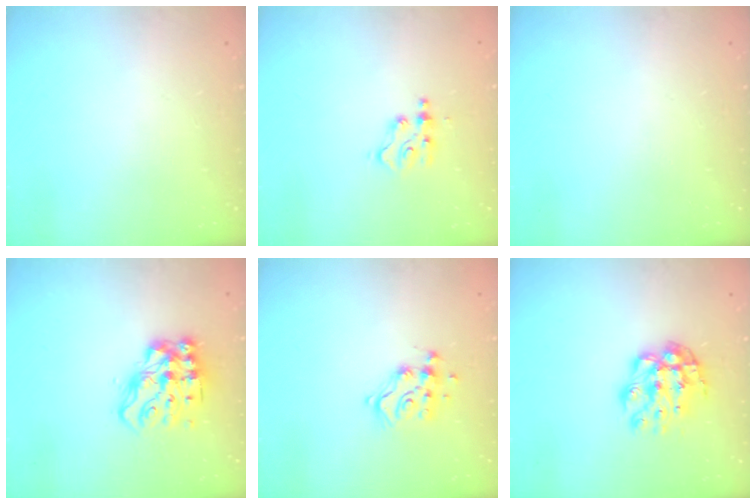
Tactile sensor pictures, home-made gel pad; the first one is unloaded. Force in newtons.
{"total": 3.9, "press": 3.9, "slide": 0.5}
{"total": 0.0}
{"total": 14.2, "press": 14.1, "slide": 0.9}
{"total": 11.2, "press": 11.1, "slide": 0.9}
{"total": 9.8, "press": 9.8, "slide": 0.9}